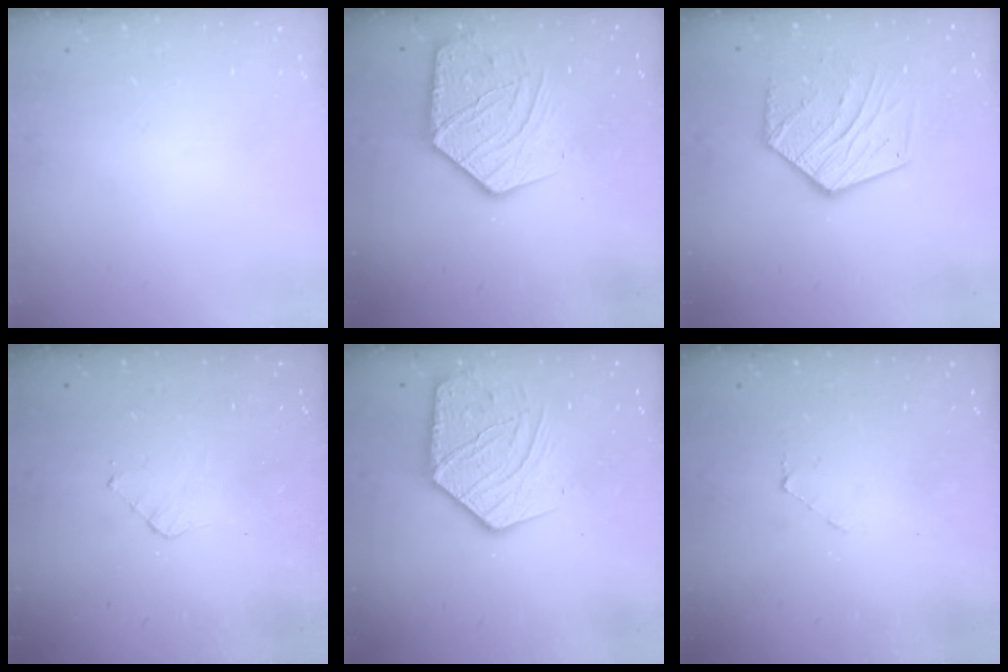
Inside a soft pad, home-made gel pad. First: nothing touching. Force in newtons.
{"total": 14.5, "press": 14.4, "slide": 1.3}
{"total": 16.1, "press": 16.1, "slide": 1.3}
{"total": 3.5, "press": 3.5, "slide": 0.2}
{"total": 14.5, "press": 14.4, "slide": 1.3}
{"total": 3.5, "press": 3.5, "slide": 0.3}